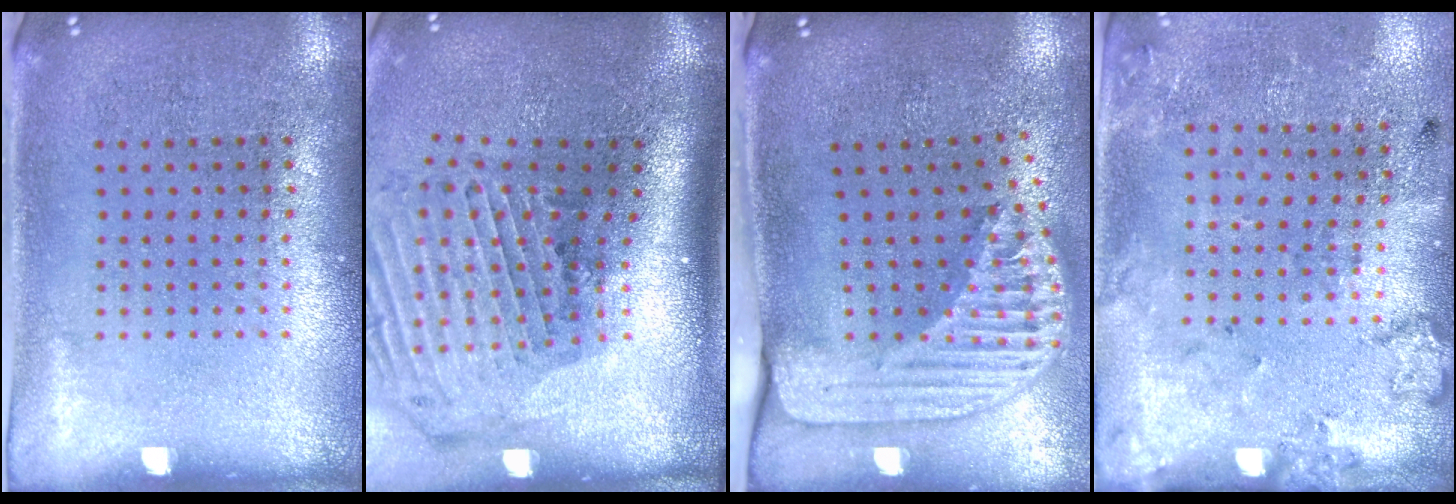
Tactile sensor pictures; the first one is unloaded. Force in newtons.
{"total": 3.0, "press": 2.1, "slide": 2.2}
{"total": 2.6, "press": 1.8, "slide": 1.8}
{"total": 2.2, "press": 1.4, "slide": 1.7}